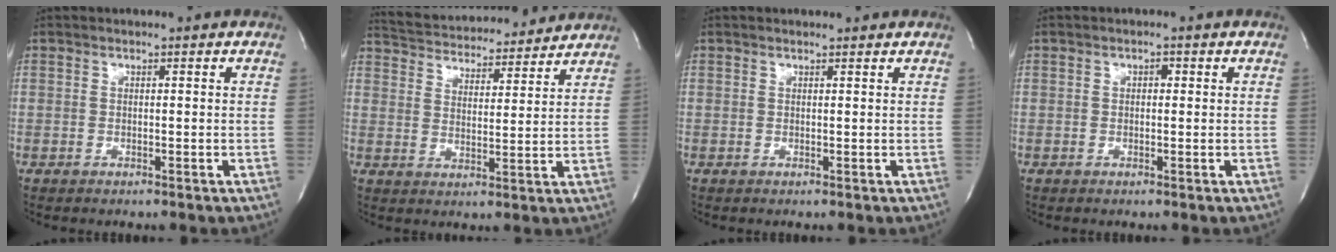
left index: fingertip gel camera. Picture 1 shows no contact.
{"total": 16.6, "force": [15.7, 3.3, 4.2], "torque": [-0.076, 0.024, 0.231]}
{"total": 1.2, "force": [1.2, 0.1, 0.2], "torque": [-0.012, 0.006, 0.017]}
{"total": 0.9, "force": [0.2, 0.6, 0.7], "torque": [-0.009, 0.003, 0.001]}